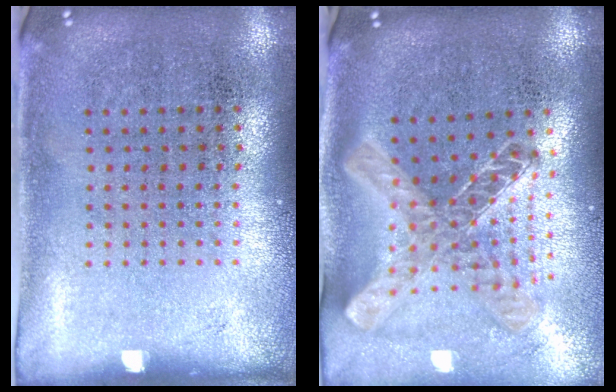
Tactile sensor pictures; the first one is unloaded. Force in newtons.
{"total": 1.6, "press": 1.4, "slide": 0.8}